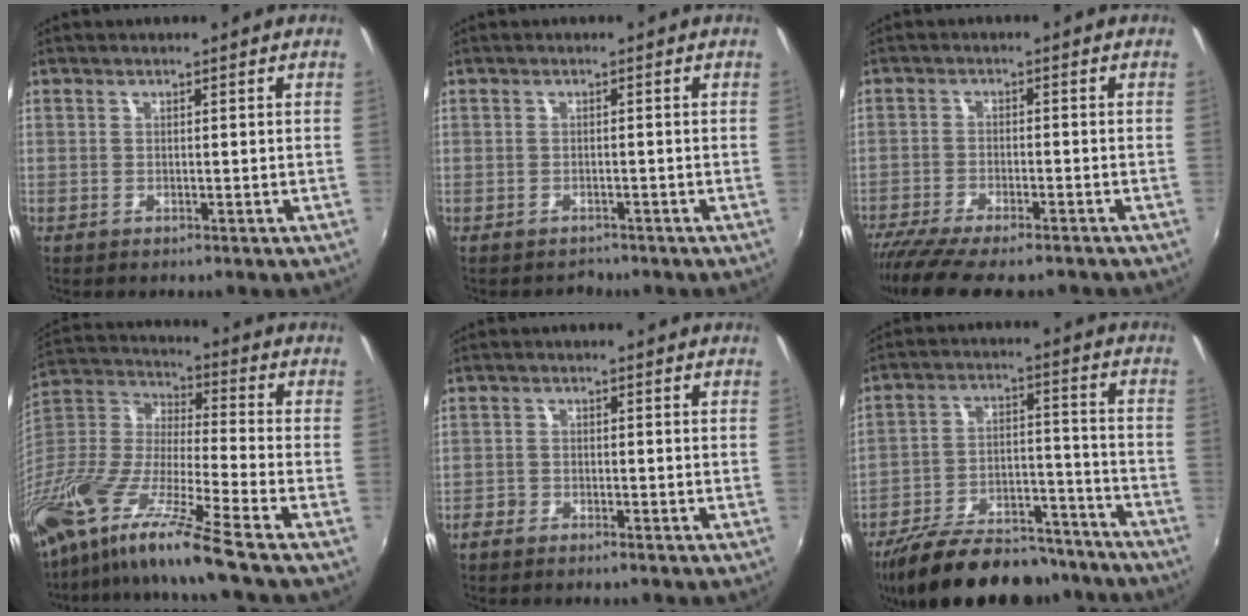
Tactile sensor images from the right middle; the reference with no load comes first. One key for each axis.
{"total": 1.4, "fx": -1.0, "fy": 0.8, "fz": -0.3, "tx": 0.005, "ty": 0.006, "tz": -0.013}
{"total": 11.6, "fx": -9.6, "fy": 2.1, "fz": 6.2, "tx": -0.138, "ty": -0.045, "tz": -0.161}
{"total": 19.9, "fx": -14.5, "fy": -0.1, "fz": 13.6, "tx": -0.254, "ty": -0.044, "tz": -0.280}
{"total": 2.3, "fx": -1.9, "fy": 1.0, "fz": 0.8, "tx": -0.026, "ty": -0.002, "tz": -0.039}
{"total": 23.7, "fx": -19.5, "fy": 8.5, "fz": 10.5, "tx": -0.198, "ty": 0.007, "tz": -0.272}